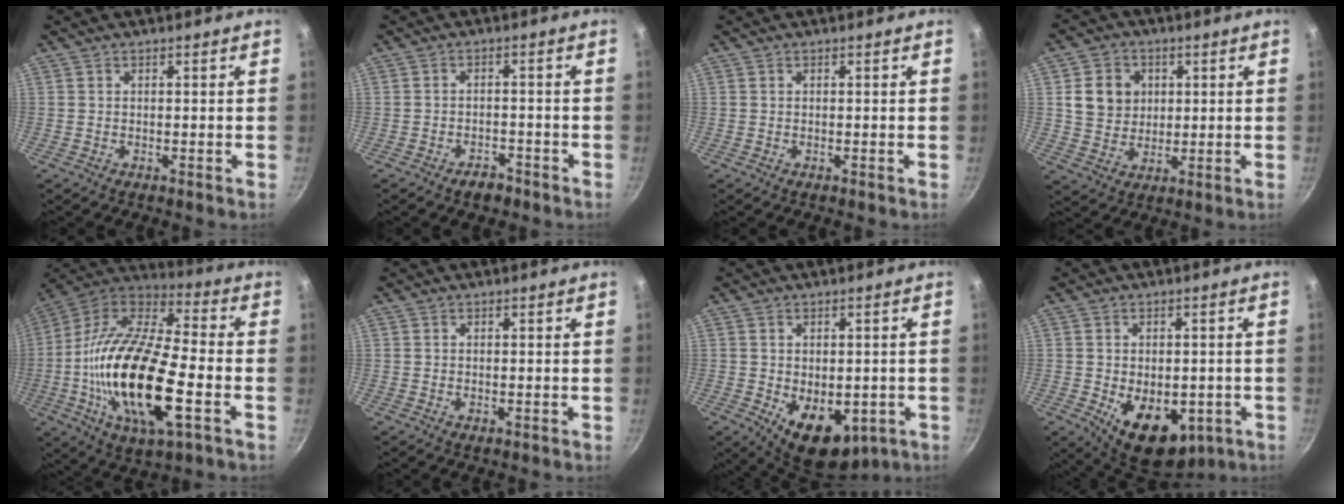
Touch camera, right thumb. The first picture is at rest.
{"total": 3.5, "force": [-2.6, 1.8, 1.5], "torque": [-0.014, 0.027, -0.031]}
{"total": 0.0}
{"total": 8.7, "force": [1.9, 7.5, 3.8], "torque": [-0.039, -0.001, 0.032]}
{"total": 26.2, "force": [-5.6, 10.2, 23.5], "torque": [-0.447, 0.020, -0.117]}
{"total": 0.6, "force": [-0.1, 0.3, 0.5], "torque": [-0.008, -0.001, -0.002]}
{"total": 12.0, "force": [-3.3, 7.7, 8.7], "torque": [-0.092, -0.015, -0.028]}
{"total": 13.6, "force": [-3.9, 8.5, 9.8], "torque": [-0.103, -0.013, -0.036]}